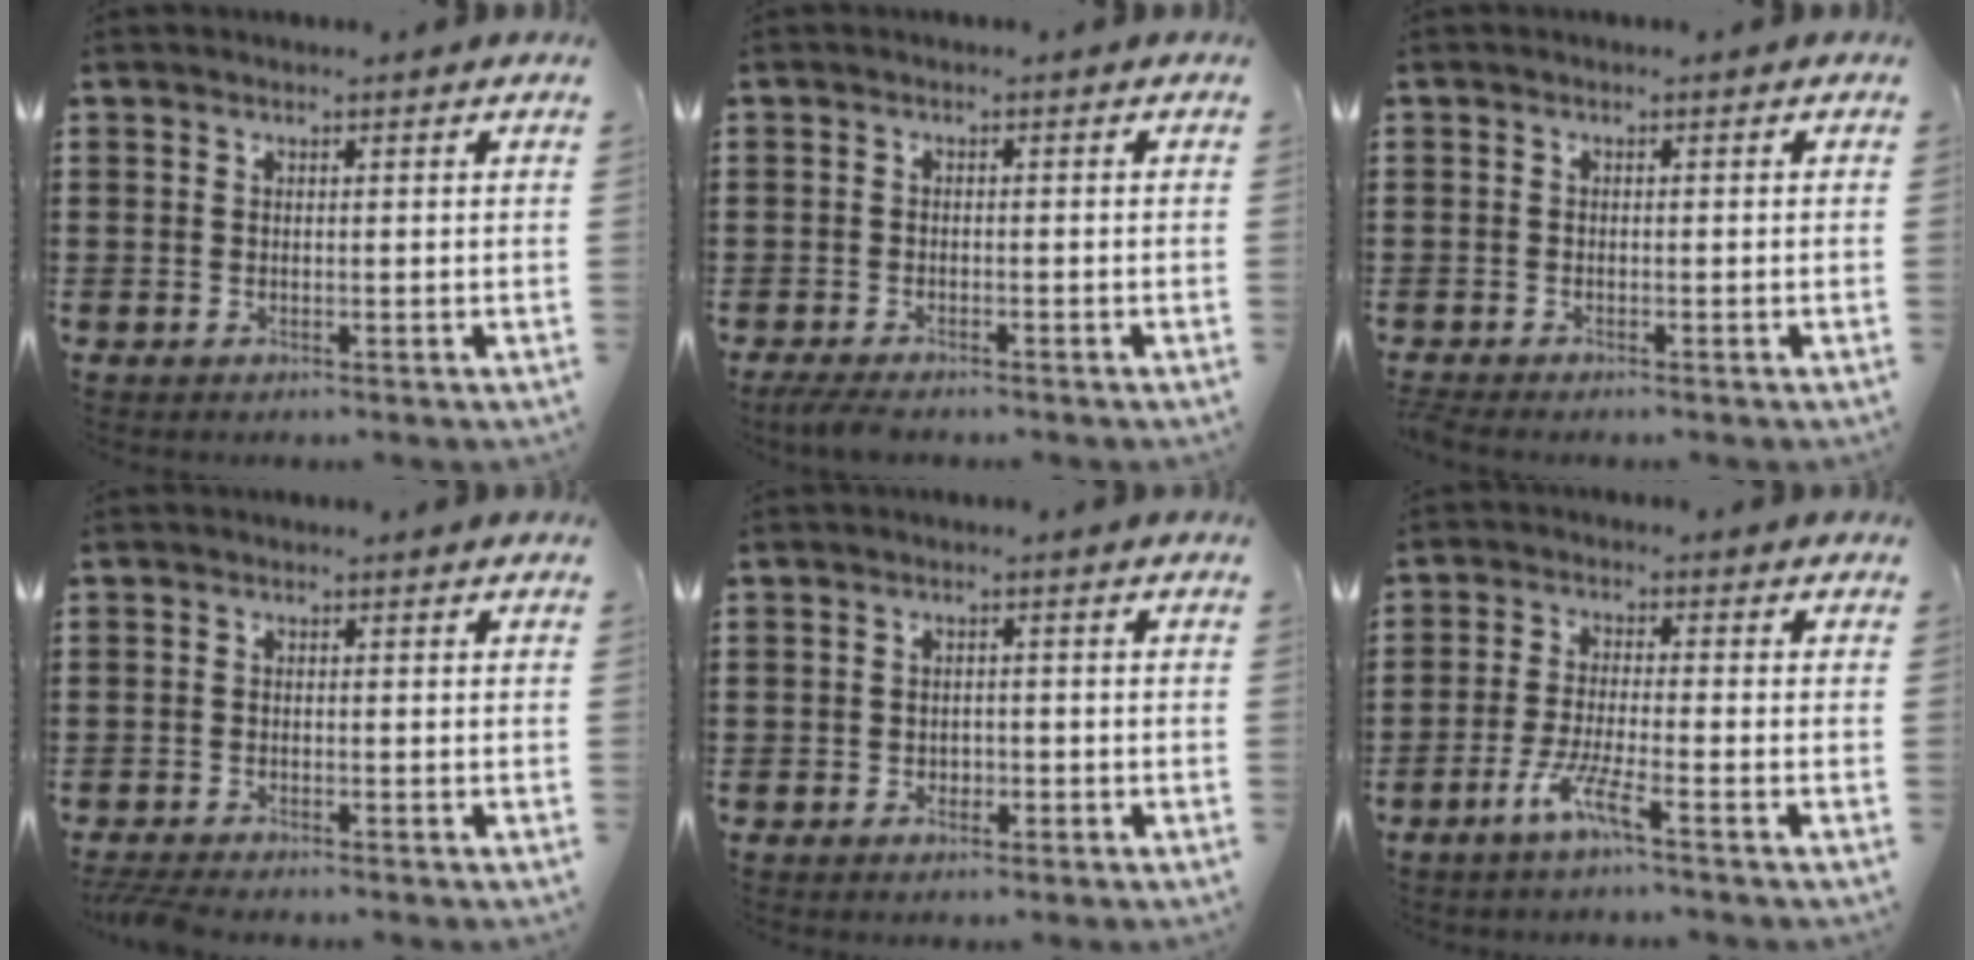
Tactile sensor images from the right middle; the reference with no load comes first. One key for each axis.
{"total": 1.8, "fx": -1.6, "fy": 0.2, "fz": 0.7, "tx": -0.021, "ty": -0.001, "tz": -0.033}
{"total": 0.6, "fx": -0.6, "fy": 0.0, "fz": 0.1, "tx": -0.004, "ty": -0.005, "tz": -0.011}
{"total": 1.5, "fx": -1.4, "fy": 0.1, "fz": 0.4, "tx": -0.010, "ty": 0.000, "tz": -0.027}
{"total": 1.5, "fx": -1.0, "fy": 1.0, "fz": 0.4, "tx": -0.013, "ty": 0.001, "tz": -0.023}
{"total": 5.7, "fx": -3.8, "fy": 0.5, "fz": 4.2, "tx": -0.088, "ty": -0.007, "tz": -0.071}